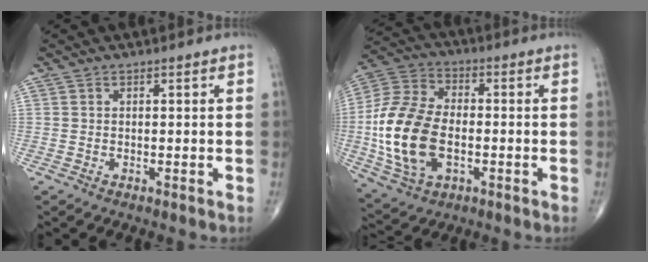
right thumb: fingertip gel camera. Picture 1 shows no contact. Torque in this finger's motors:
{"motor_torque": [-0.05, 0.70, 1.23, 0.38, 0.53]}